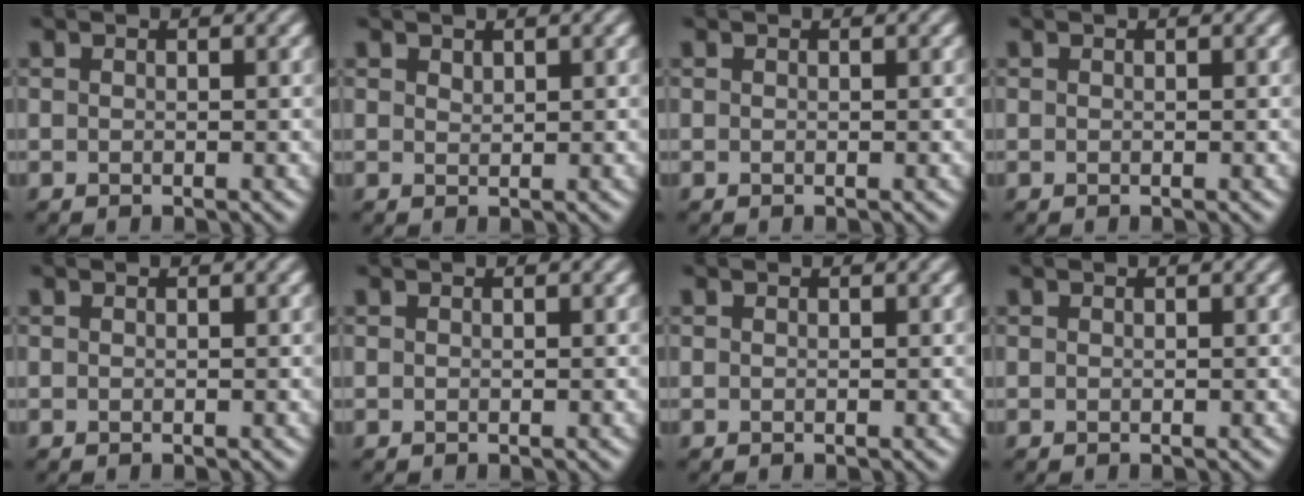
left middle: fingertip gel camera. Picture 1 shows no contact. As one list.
[{"total": 0.7, "force": [0.6, 0.2, 0.2], "torque": [-0.005, -0.001, 0.014]}, {"total": 0.0}, {"total": 0.0}, {"total": 0.0}, {"total": 0.0}, {"total": 0.0}, {"total": 0.0}]